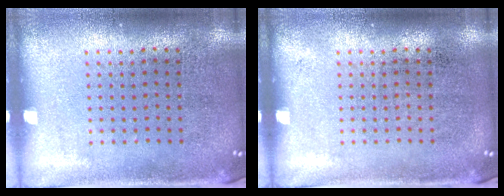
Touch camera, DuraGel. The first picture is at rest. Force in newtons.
{"total": 0.0}